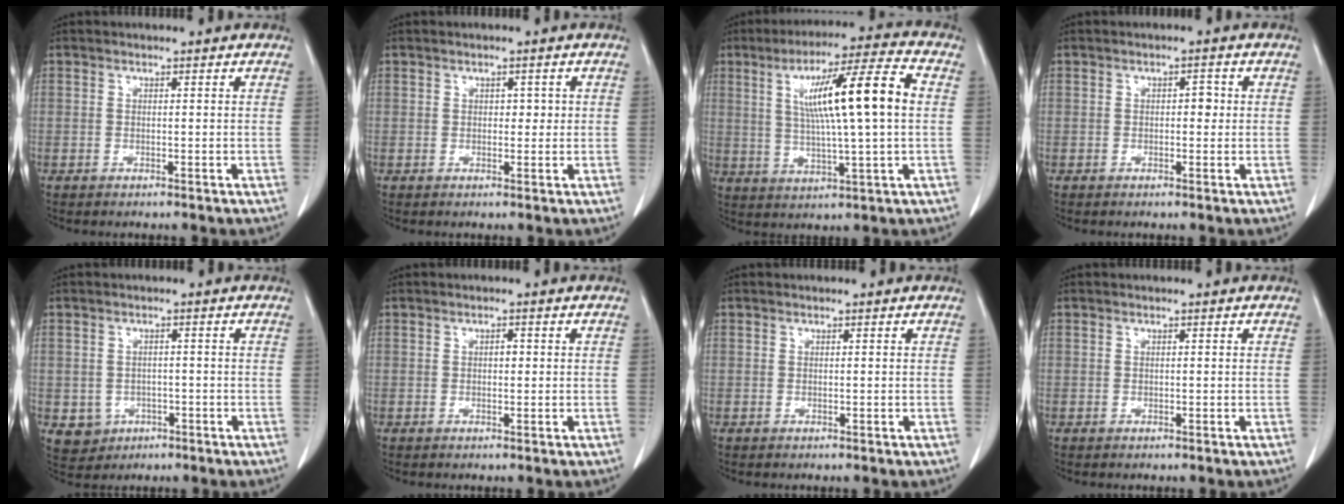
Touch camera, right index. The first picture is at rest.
{"total": 2.5, "force": [0.4, 1.6, 1.9], "torque": [-0.038, 0.011, 0.010]}
{"total": 15.2, "force": [2.6, 1.0, 15.0], "torque": [-0.252, 0.019, 0.044]}
{"total": 2.2, "force": [0.1, 1.2, 1.8], "torque": [-0.029, 0.015, 0.002]}
{"total": 5.4, "force": [-1.8, 4.8, 1.4], "torque": [-0.022, 0.007, -0.014]}
{"total": 1.6, "force": [0.1, 0.9, 1.3], "torque": [-0.024, 0.003, 0.002]}
{"total": 0.0}
{"total": 0.0}